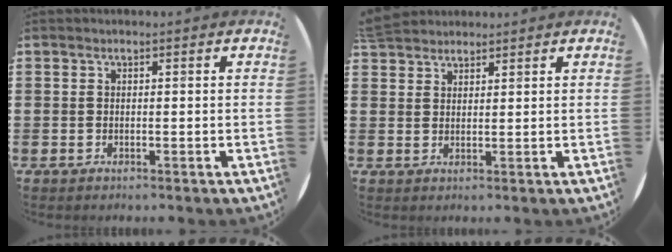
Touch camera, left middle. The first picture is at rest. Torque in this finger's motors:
{"motor_torque": [0.94, -1.20, 0.07, 0.09]}